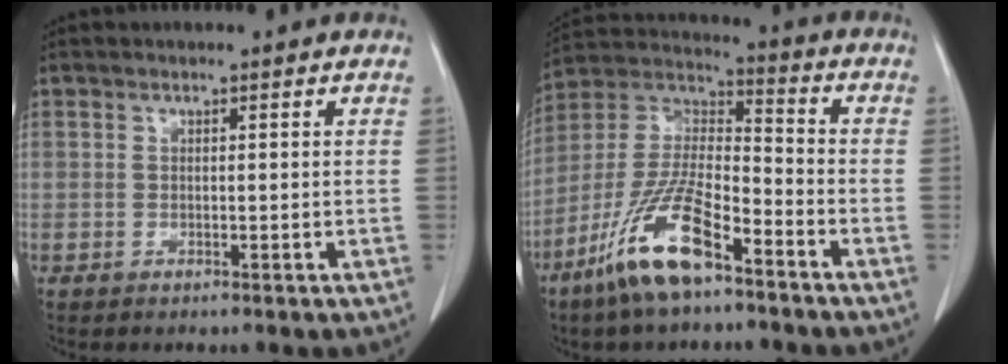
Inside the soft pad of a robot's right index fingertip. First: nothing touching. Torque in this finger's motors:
{"motor_torque": [1.30, -0.84, 0.84, 0.21]}